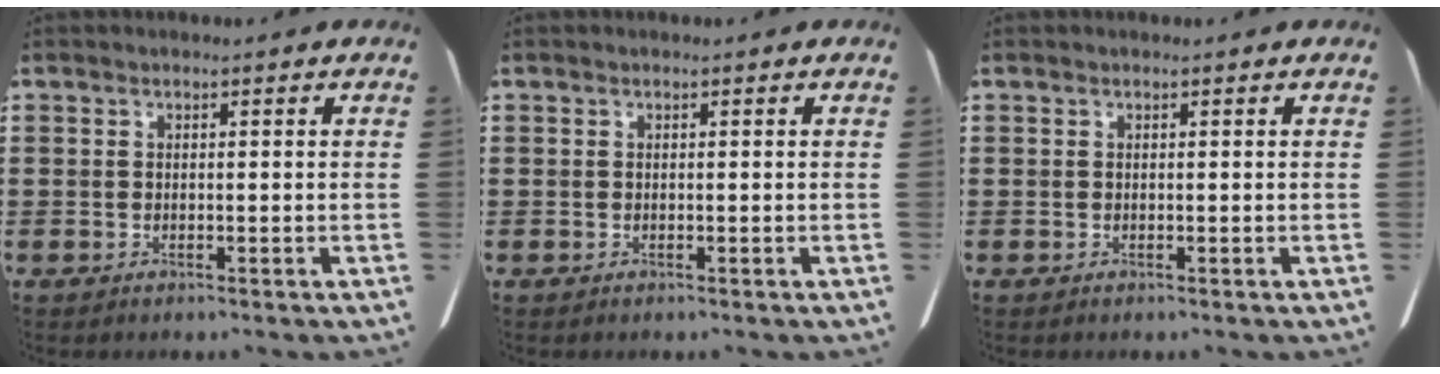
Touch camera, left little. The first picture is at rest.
{"total": 0.0}
{"total": 0.0}